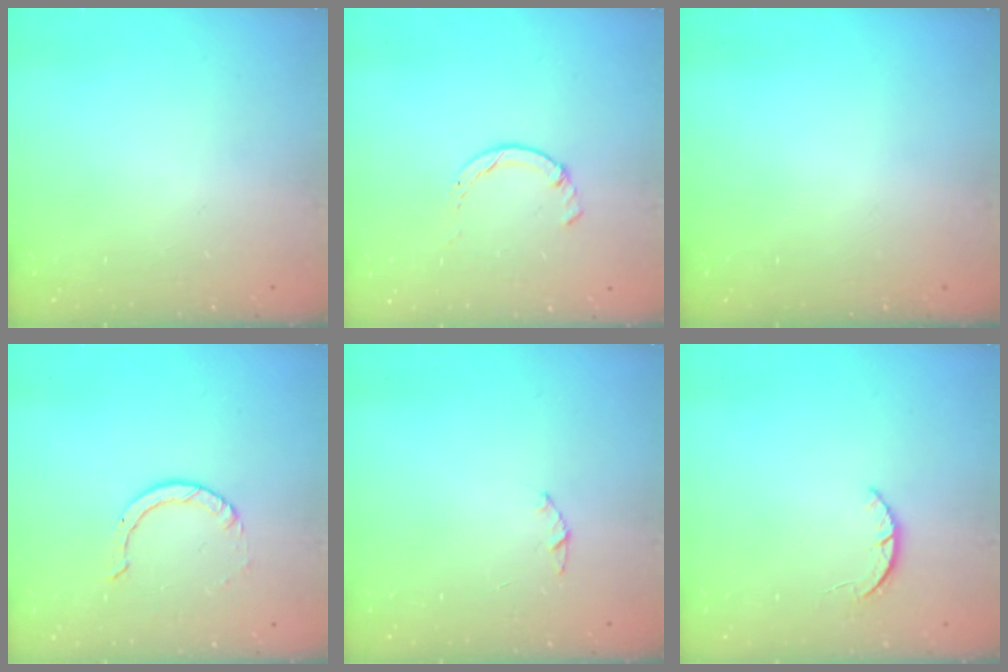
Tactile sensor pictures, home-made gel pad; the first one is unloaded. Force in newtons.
{"total": 1.7, "press": 1.7, "slide": 0.3}
{"total": 0.0}
{"total": 2.2, "press": 2.2, "slide": 0.2}
{"total": 1.0, "press": 0.9, "slide": 0.3}
{"total": 1.9, "press": 1.9, "slide": 0.3}